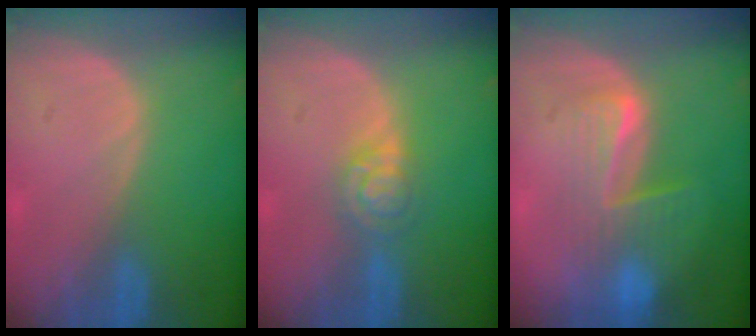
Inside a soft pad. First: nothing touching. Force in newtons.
{"total": 4.7, "press": 3.9, "slide": 2.6}
{"total": 6.5, "press": 6.3, "slide": 1.2}